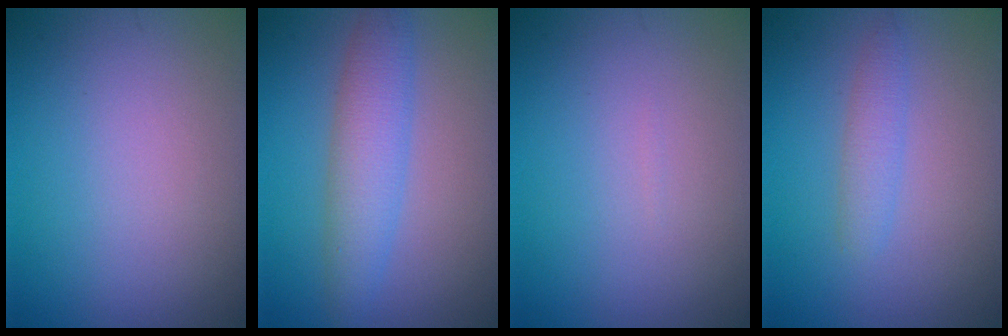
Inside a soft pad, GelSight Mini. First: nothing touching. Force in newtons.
{"total": 4.0, "press": 4.0, "slide": 0.1}
{"total": 0.0}
{"total": 1.7, "press": 1.7, "slide": 0.1}